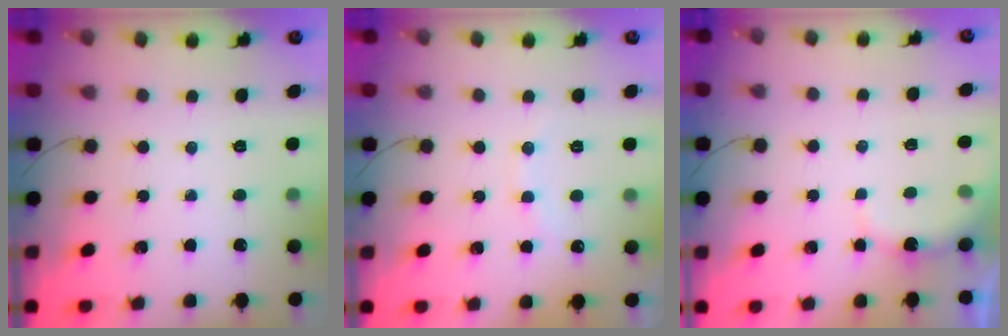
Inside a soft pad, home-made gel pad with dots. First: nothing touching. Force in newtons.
{"total": 7.3, "press": 7.2, "slide": 1.0}
{"total": 5.7, "press": 5.7, "slide": 1.0}